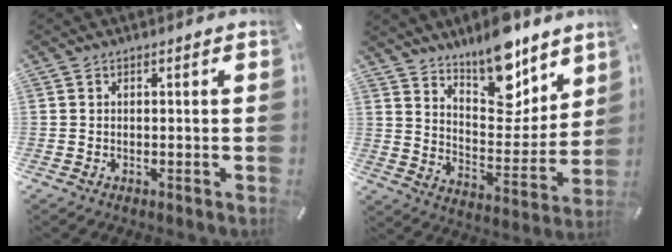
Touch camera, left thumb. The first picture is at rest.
{"total": 14.0, "force": [11.9, 5.7, 5.0], "torque": [-0.075, -0.096, 0.215]}